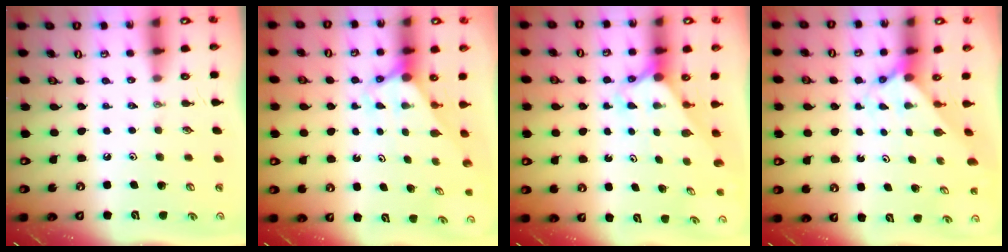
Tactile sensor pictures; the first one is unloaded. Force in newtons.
{"total": 3.0, "press": 3.0, "slide": 0.0}
{"total": 2.5, "press": 2.5, "slide": 0.2}
{"total": 1.7, "press": 1.7, "slide": 0.1}